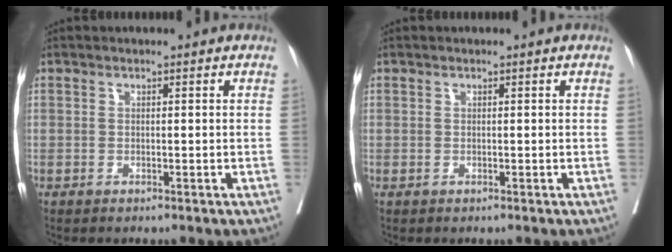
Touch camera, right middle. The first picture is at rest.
{"total": 0.0}